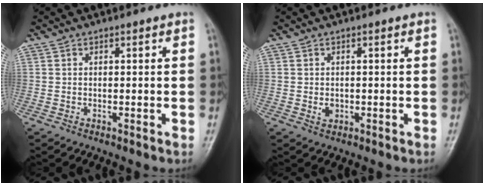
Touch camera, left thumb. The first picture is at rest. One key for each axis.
{"total": 1.6, "fx": -0.4, "fy": 1.3, "fz": 0.8, "tx": -0.006, "ty": 0.001, "tz": -0.002}